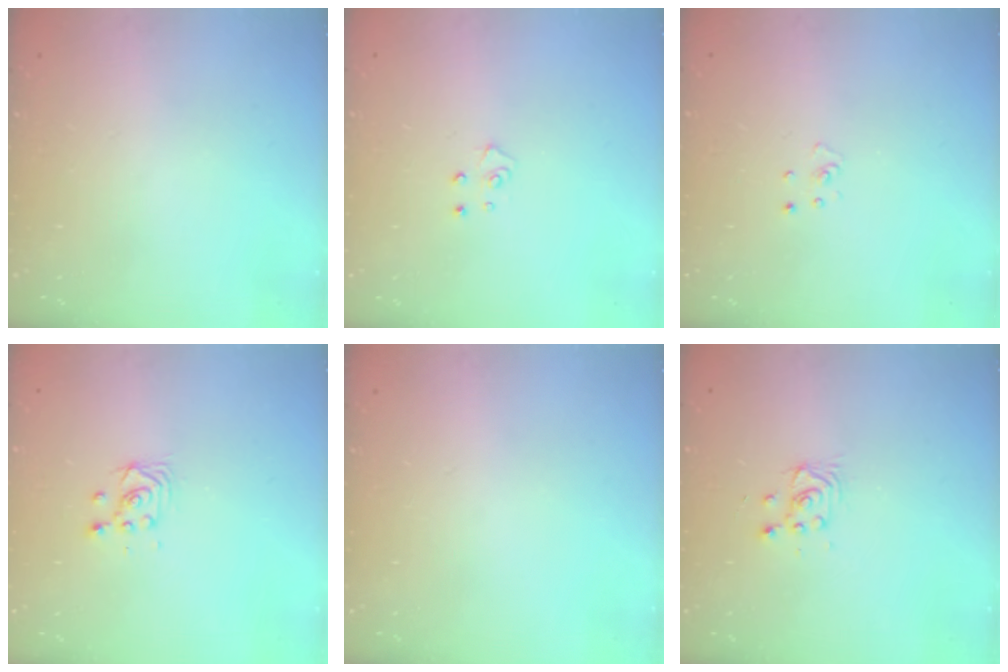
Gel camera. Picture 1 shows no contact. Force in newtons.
{"total": 4.2, "press": 4.1, "slide": 0.4}
{"total": 2.3, "press": 2.3, "slide": 0.2}
{"total": 3.3, "press": 3.2, "slide": 0.6}
{"total": 0.0}
{"total": 3.0, "press": 3.0, "slide": 0.2}